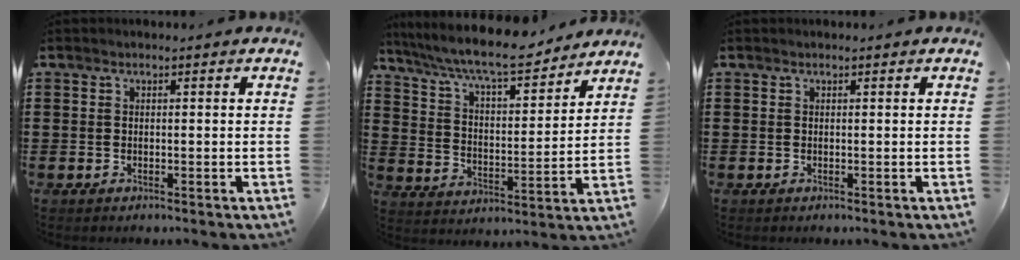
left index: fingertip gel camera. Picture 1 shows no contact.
{"total": 9.5, "force": [8.5, 1.1, 4.2], "torque": [-0.115, -0.043, 0.145]}
{"total": 0.0}